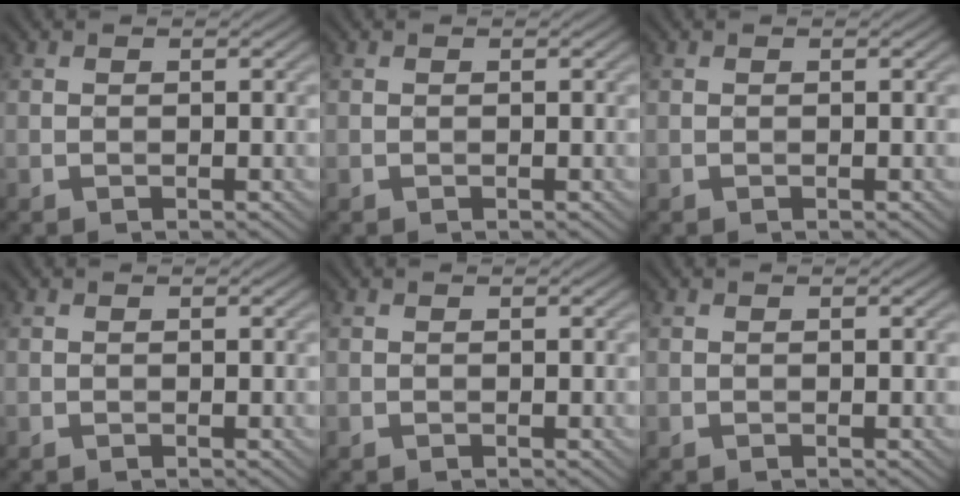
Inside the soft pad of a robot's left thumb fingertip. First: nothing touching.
{"total": 0.0}
{"total": 0.0}
{"total": 0.0}
{"total": 0.0}
{"total": 0.0}